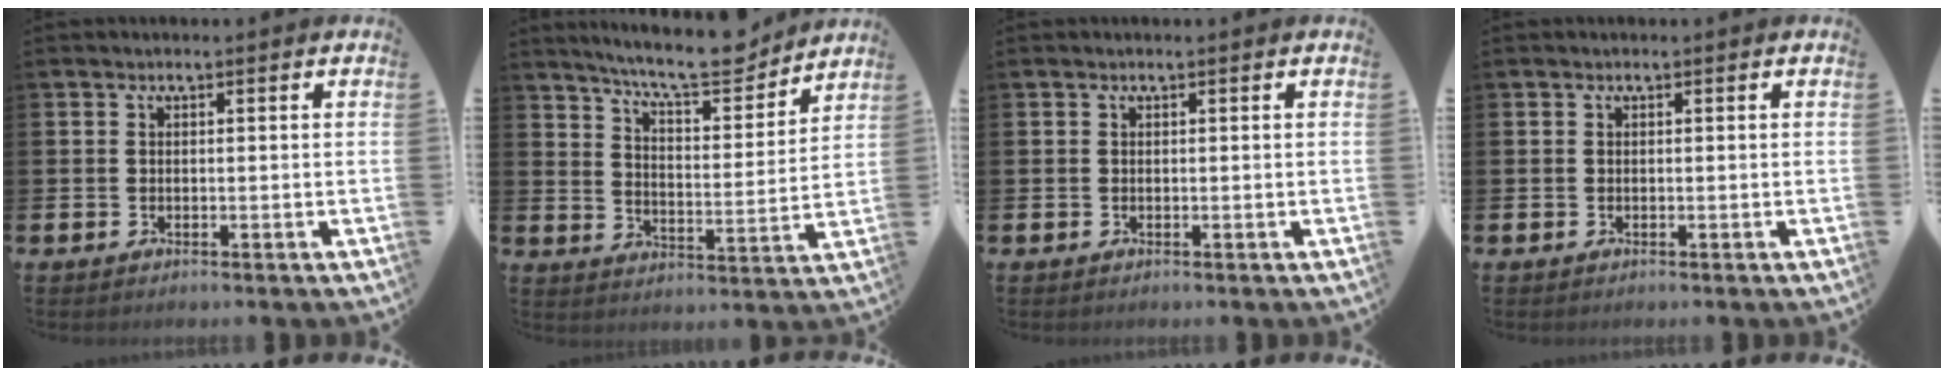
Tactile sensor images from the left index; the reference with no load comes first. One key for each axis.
{"total": 9.9, "fx": 9.2, "fy": 1.6, "fz": 3.4, "tx": -0.080, "ty": -0.060, "tz": 0.161}
{"total": 0.0}
{"total": 0.0}